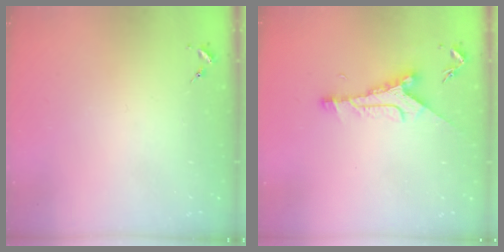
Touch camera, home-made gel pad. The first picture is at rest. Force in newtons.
{"total": 8.6, "press": 8.6, "slide": 0.4}